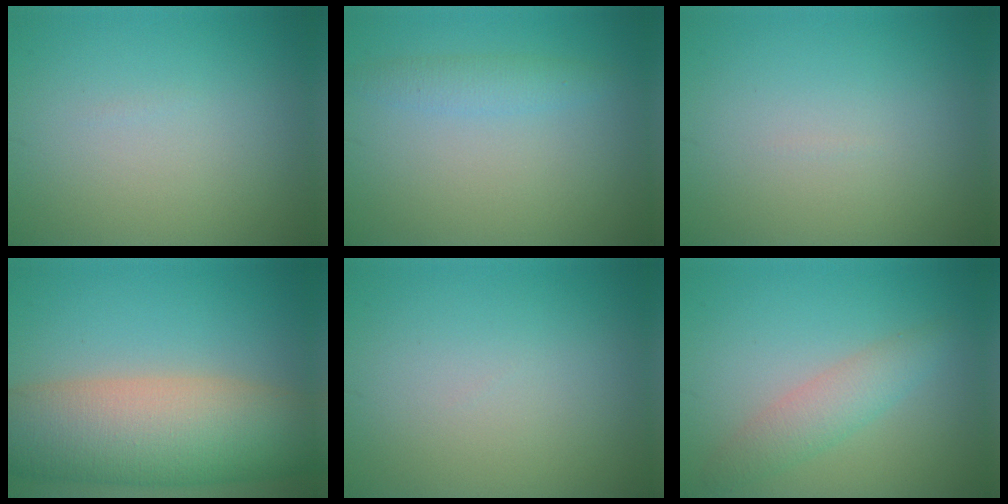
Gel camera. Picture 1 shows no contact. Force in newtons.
{"total": 2.0, "press": 2.0, "slide": 0.1}
{"total": 0.0}
{"total": 12.0, "press": 11.9, "slide": 0.9}
{"total": 0.0}
{"total": 2.8, "press": 2.8, "slide": 0.0}